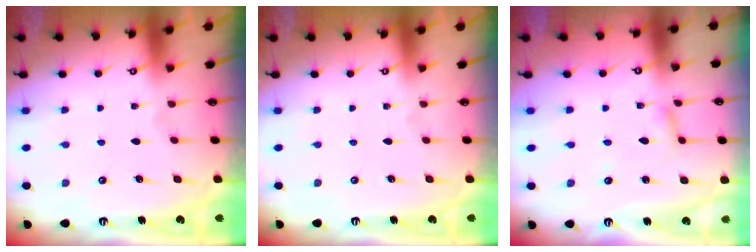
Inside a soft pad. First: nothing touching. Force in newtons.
{"total": 0.0}
{"total": 2.7, "press": 2.6, "slide": 0.3}